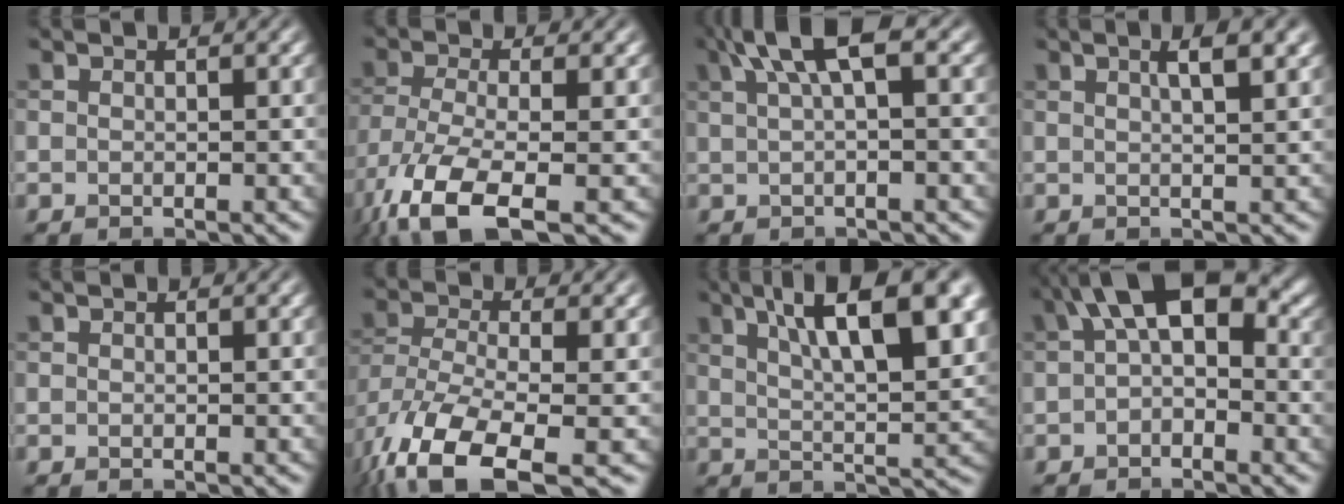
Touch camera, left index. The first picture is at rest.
{"total": 9.2, "force": [-5.4, 3.1, 6.7], "torque": [-0.147, -0.023, -0.105]}
{"total": 5.3, "force": [2.2, 1.5, 4.6], "torque": [-0.068, 0.017, 0.033]}
{"total": 3.7, "force": [1.7, 1.2, 3.1], "torque": [-0.023, 0.013, 0.010]}
{"total": 0.0}
{"total": 11.6, "force": [-7.0, 4.5, 8.1], "torque": [-0.186, -0.030, -0.114]}
{"total": 11.9, "force": [5.4, 3.8, 9.9], "torque": [-0.130, 0.013, 0.078]}
{"total": 7.1, "force": [1.4, 3.9, 5.8], "torque": [-0.081, 0.025, 0.008]}